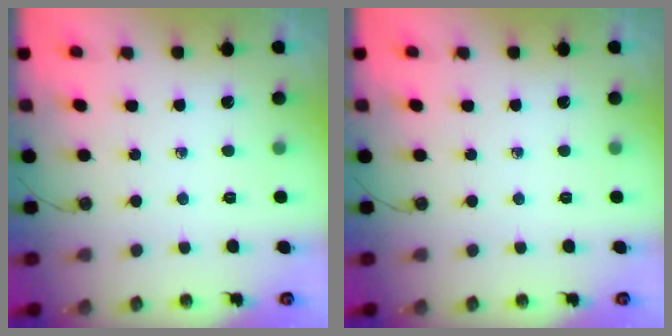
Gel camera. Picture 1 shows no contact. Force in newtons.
{"total": 0.0}